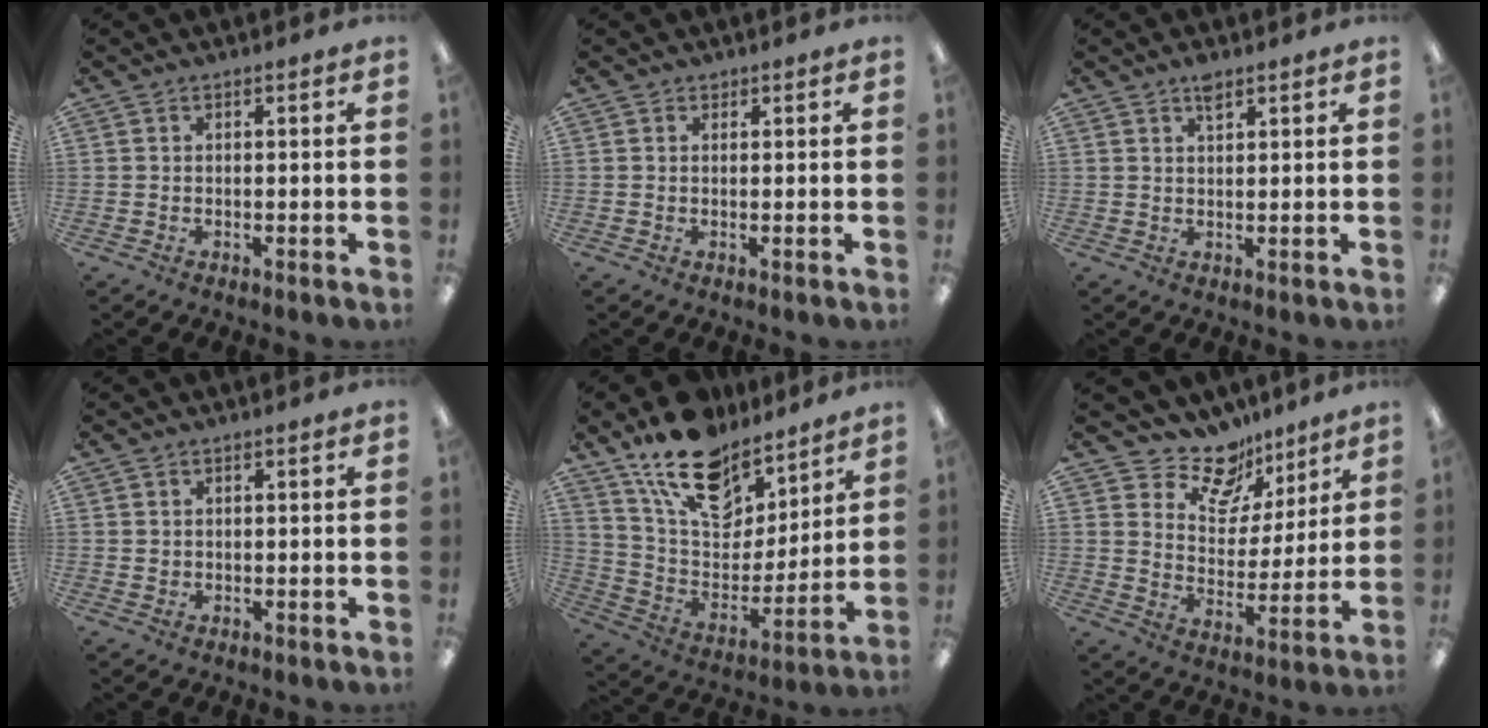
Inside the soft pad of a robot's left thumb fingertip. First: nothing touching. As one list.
[{"total": 0.7, "force": [0.6, 0.5, 0.0], "torque": [-0.001, 0.002, 0.010]}, {"total": 2.8, "force": [1.9, 1.1, 1.7], "torque": [-0.032, -0.002, 0.033]}, {"total": 0.8, "force": [0.4, 0.7, 0.1], "torque": [-0.003, 0.004, 0.007]}, {"total": 19.2, "force": [14.7, 9.3, 8.3], "torque": [-0.160, -0.093, 0.267]}, {"total": 13.1, "force": [10.4, 7.0, 3.8], "torque": [-0.073, -0.071, 0.196]}]